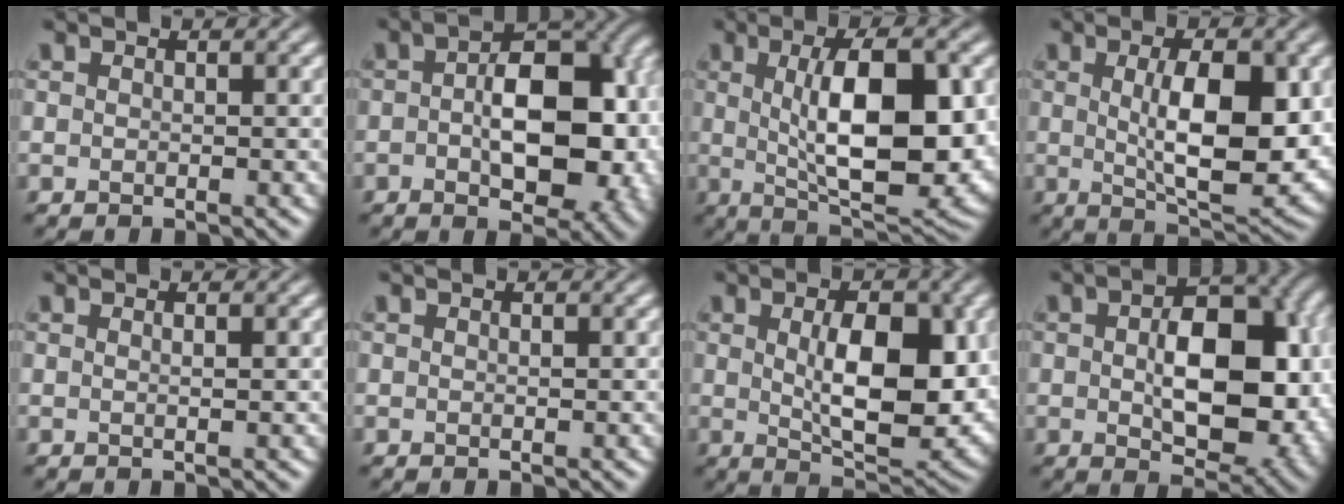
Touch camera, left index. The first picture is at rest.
{"total": 11.5, "force": [-1.0, 6.6, 9.4], "torque": [-0.118, 0.004, -0.012]}
{"total": 10.7, "force": [0.9, 3.5, 10.0], "torque": [-0.149, 0.000, 0.022]}
{"total": 8.5, "force": [0.7, 2.7, 8.0], "torque": [-0.126, -0.007, 0.022]}
{"total": 0.8, "force": [0.4, 0.1, 0.7], "torque": [-0.005, -0.001, 0.005]}
{"total": 0.0}
{"total": 8.8, "force": [0.5, 3.8, 8.0], "torque": [-0.126, -0.008, 0.022]}
{"total": 10.3, "force": [-0.4, 5.8, 8.5], "torque": [-0.131, 0.003, 0.001]}